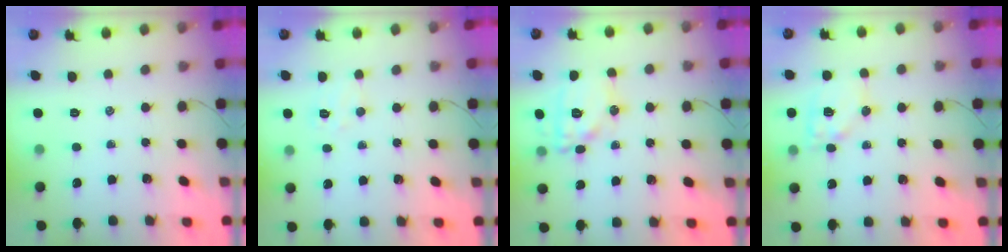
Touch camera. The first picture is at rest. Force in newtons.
{"total": 6.4, "press": 6.3, "slide": 1.2}
{"total": 13.1, "press": 13.1, "slide": 0.1}
{"total": 11.6, "press": 11.4, "slide": 2.0}